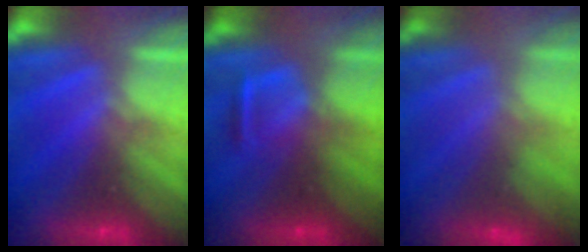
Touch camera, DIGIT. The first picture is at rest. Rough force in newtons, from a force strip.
{"total": 2.9}
{"total": 2.5}